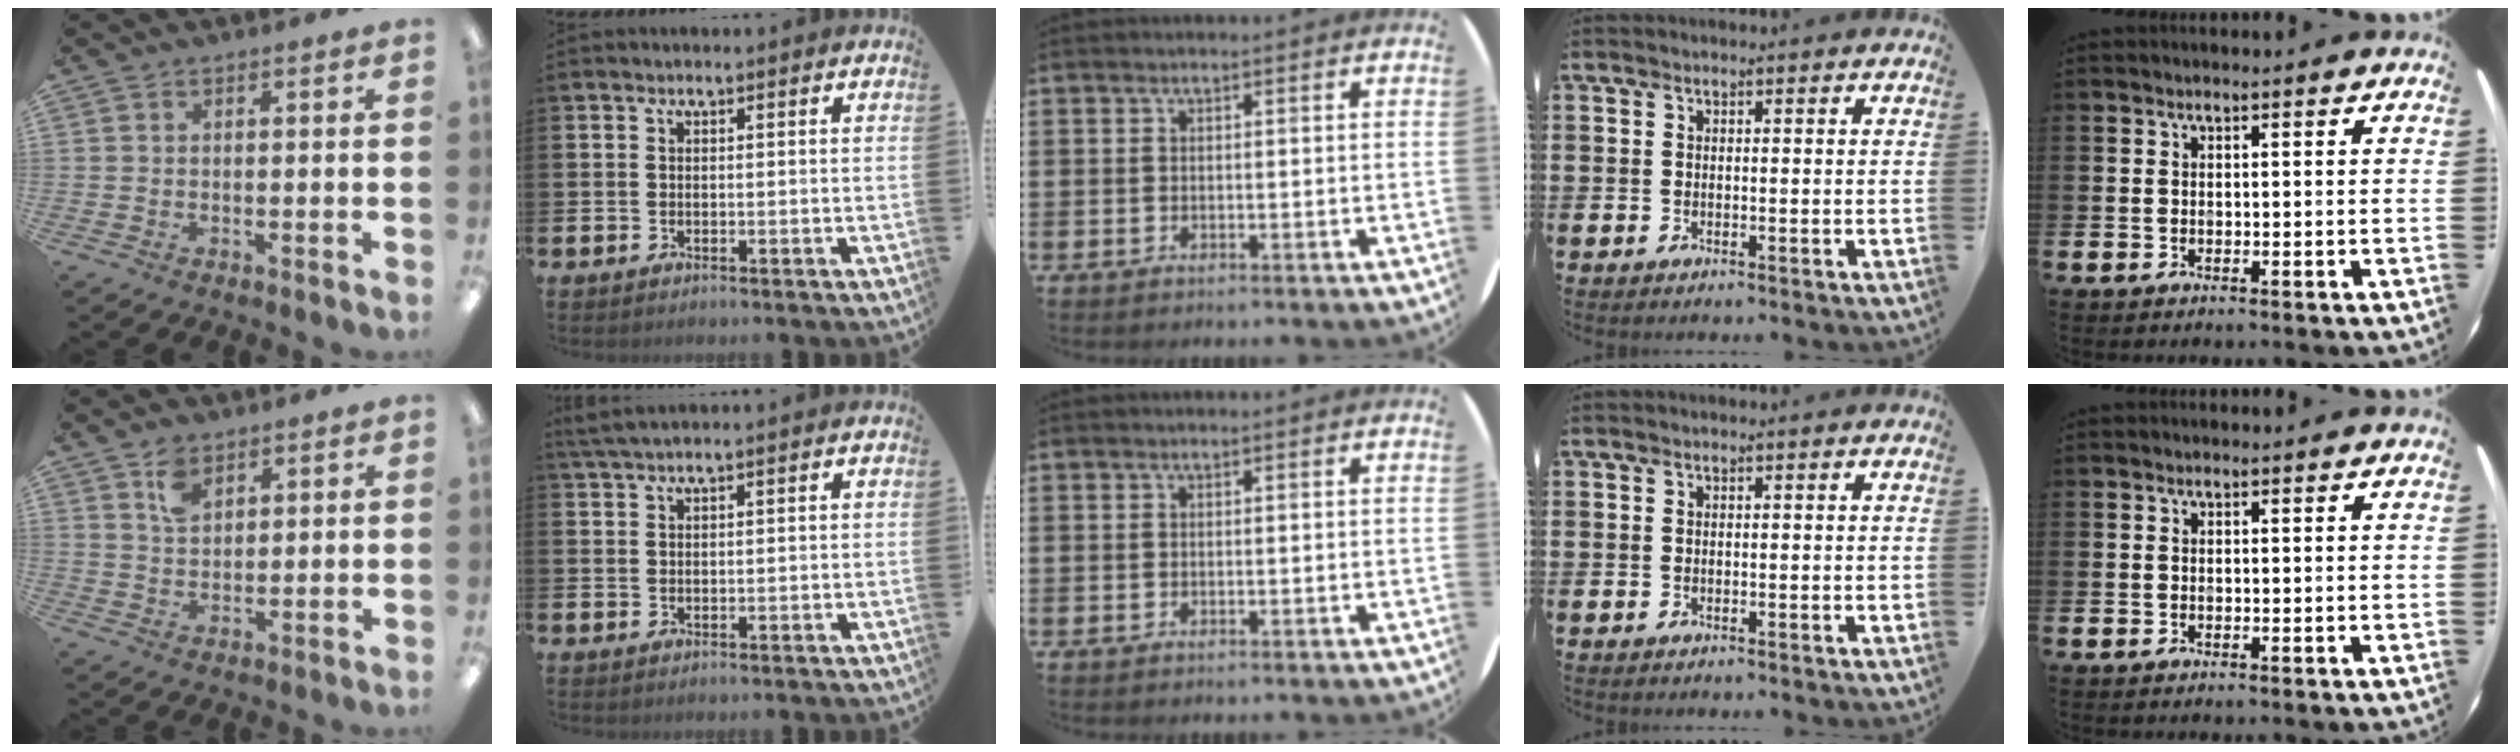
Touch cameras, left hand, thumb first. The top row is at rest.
{"thumb": {"total": 5.5, "force": [3.3, 3.5, 2.7], "torque": [-0.047, -0.004, 0.059]}, "index": {"total": 2.1, "force": [1.8, 0.0, 1.1], "torque": [-0.027, 0.004, 0.033]}}